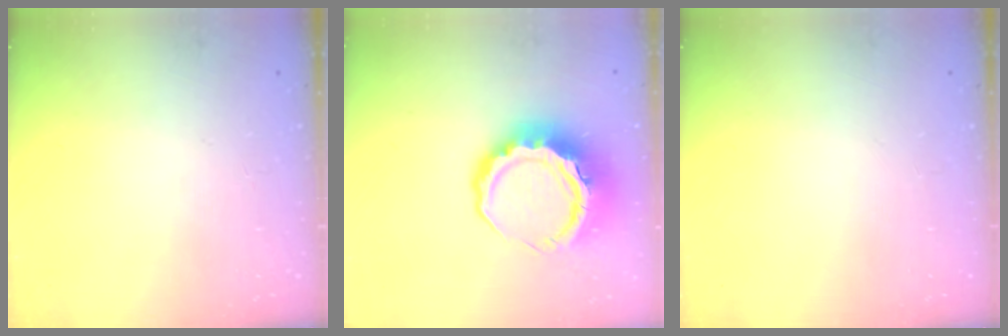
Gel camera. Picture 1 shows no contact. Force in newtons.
{"total": 8.8, "press": 8.6, "slide": 1.7}
{"total": 0.0}